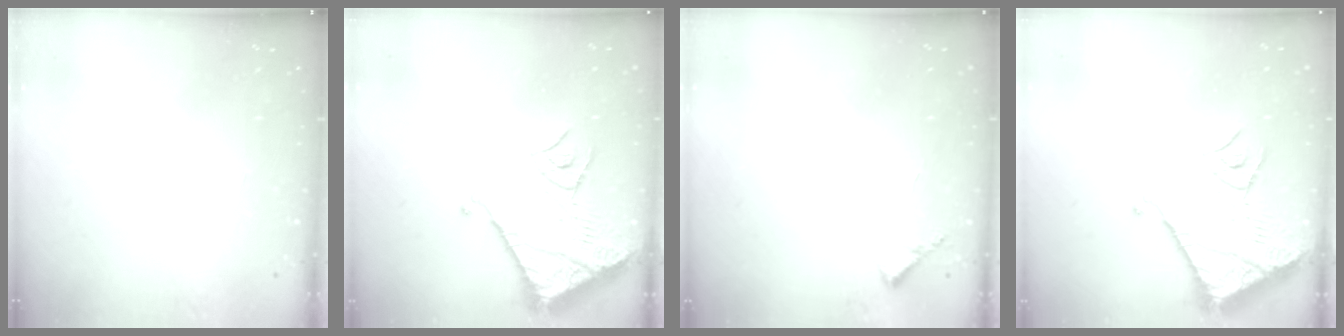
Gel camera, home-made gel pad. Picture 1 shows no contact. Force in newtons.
{"total": 13.7, "press": 13.6, "slide": 1.6}
{"total": 6.4, "press": 6.4, "slide": 0.5}
{"total": 13.7, "press": 13.6, "slide": 1.6}